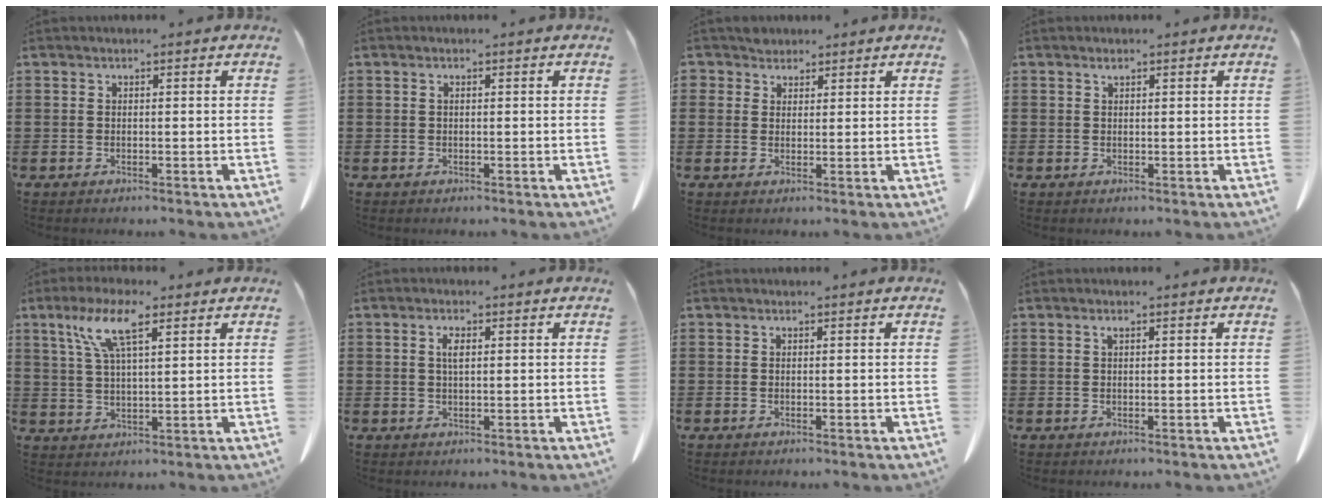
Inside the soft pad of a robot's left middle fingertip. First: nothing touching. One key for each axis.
{"total": 0.5, "fx": 0.2, "fy": 0.1, "fz": 0.5, "tx": -0.013, "ty": -0.003, "tz": 0.005}
{"total": 2.3, "fx": 1.9, "fy": 1.4, "fz": 0.0, "tx": -0.008, "ty": 0.007, "tz": 0.037}
{"total": 0.7, "fx": 0.6, "fy": 0.3, "fz": 0.2, "tx": -0.007, "ty": -0.003, "tz": 0.013}
{"total": 8.2, "fx": 4.5, "fy": 2.0, "fz": 6.5, "tx": -0.139, "ty": 0.008, "tz": 0.077}
{"total": 2.2, "fx": 0.6, "fy": 0.7, "fz": 1.9, "tx": -0.042, "ty": 0.003, "tz": 0.011}
{"total": 0.0}
{"total": 0.8, "fx": 0.4, "fy": 0.2, "fz": 0.7, "tx": -0.015, "ty": 0.003, "tz": 0.006}